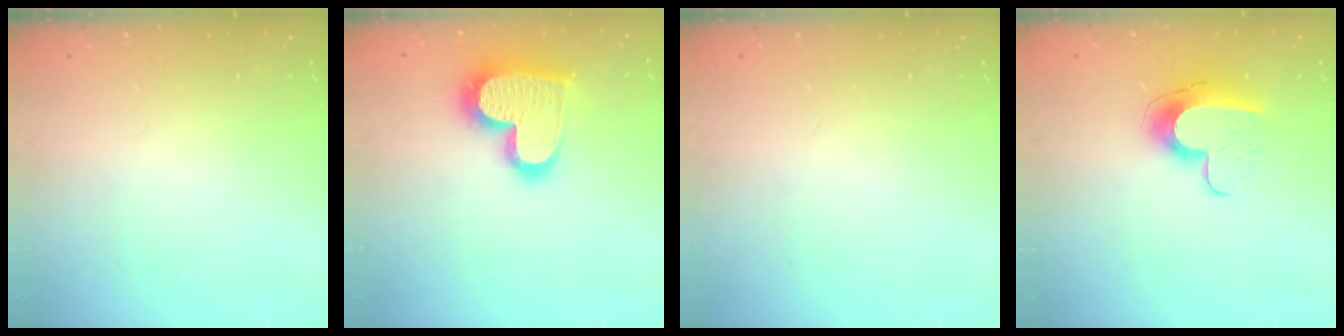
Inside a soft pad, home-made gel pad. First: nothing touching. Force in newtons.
{"total": 21.8, "press": 21.7, "slide": 1.6}
{"total": 0.0}
{"total": 11.4, "press": 11.4, "slide": 0.2}